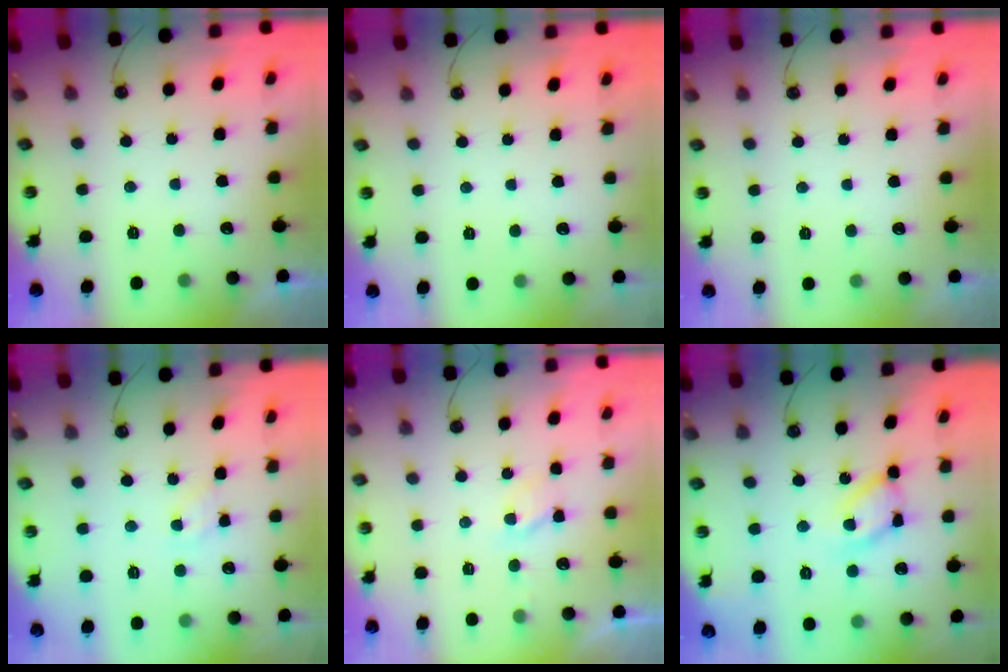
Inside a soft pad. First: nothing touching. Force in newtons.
{"total": 0.0}
{"total": 0.0}
{"total": 1.6, "press": 1.6, "slide": 0.2}
{"total": 3.9, "press": 3.9, "slide": 0.6}
{"total": 13.0, "press": 13.0, "slide": 0.9}